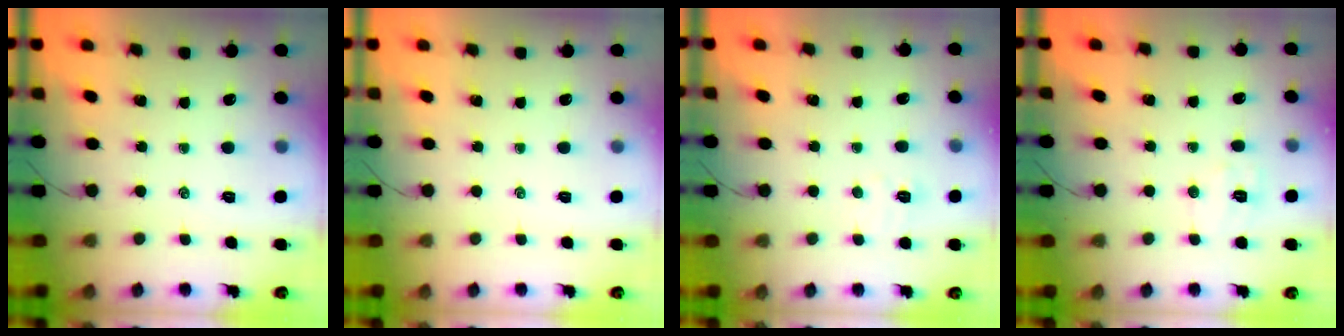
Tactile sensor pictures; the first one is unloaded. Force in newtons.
{"total": 0.0}
{"total": 4.9, "press": 4.8, "slide": 1.2}
{"total": 6.0, "press": 5.9, "slide": 1.0}